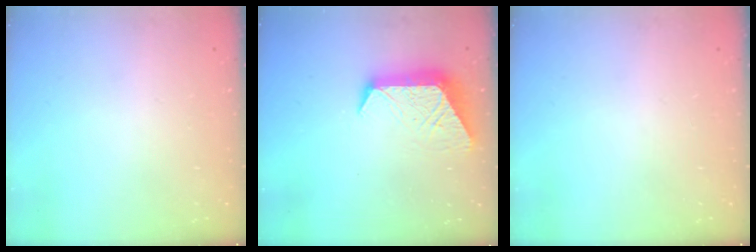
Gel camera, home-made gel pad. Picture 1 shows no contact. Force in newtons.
{"total": 11.4, "press": 11.3, "slide": 1.0}
{"total": 0.0}